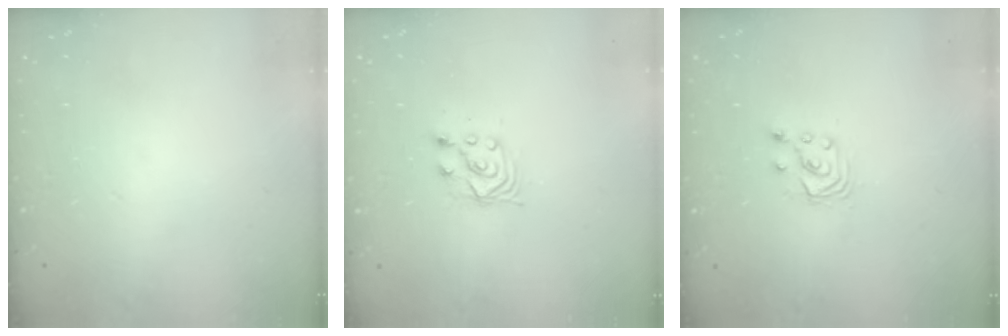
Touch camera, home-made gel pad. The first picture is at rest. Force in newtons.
{"total": 4.0, "press": 4.0, "slide": 0.7}
{"total": 2.9, "press": 2.9, "slide": 0.2}